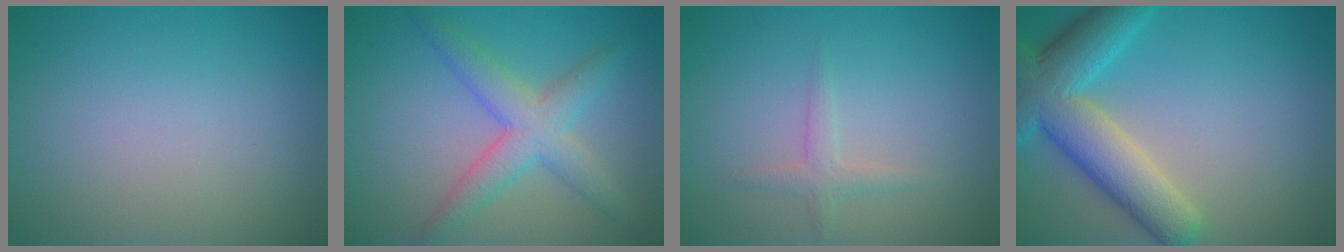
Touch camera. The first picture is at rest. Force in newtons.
{"total": 4.5, "press": 4.5, "slide": 0.3}
{"total": 1.5, "press": 1.5, "slide": 0.1}
{"total": 7.7, "press": 7.7, "slide": 0.4}